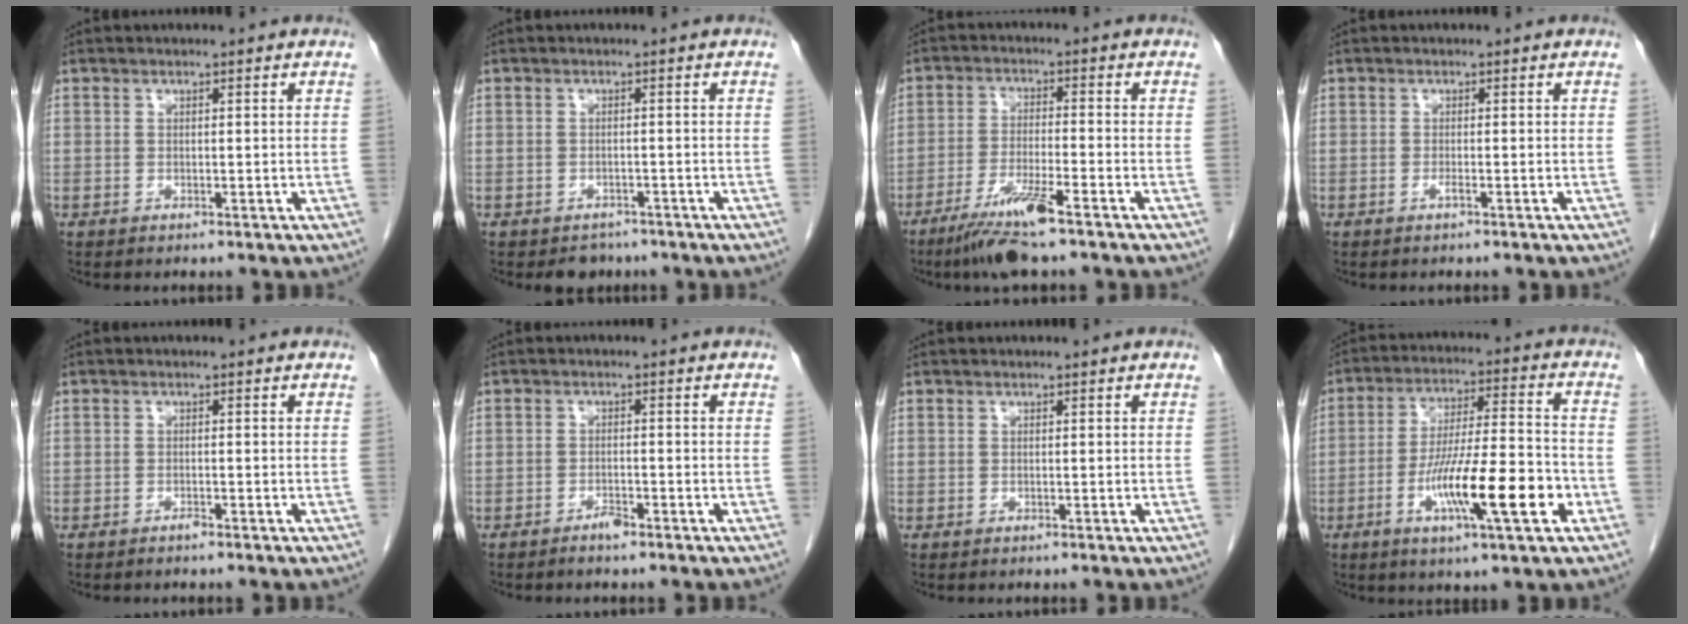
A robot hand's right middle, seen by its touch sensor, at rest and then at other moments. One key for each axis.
{"total": 2.9, "fx": -2.2, "fy": 1.8, "fz": 0.5, "tx": -0.011, "ty": 0.004, "tz": -0.029}
{"total": 8.4, "fx": -5.6, "fy": 0.2, "fz": 6.2, "tx": -0.122, "ty": -0.023, "tz": -0.103}
{"total": 0.6, "fx": -0.3, "fy": 0.0, "fz": 0.5, "tx": -0.010, "ty": 0.001, "tz": -0.004}
{"total": 0.7, "fx": -0.6, "fy": 0.0, "fz": 0.3, "tx": -0.009, "ty": 0.000, "tz": -0.010}
{"total": 1.8, "fx": -1.5, "fy": 0.2, "fz": 1.0, "tx": -0.018, "ty": 0.000, "tz": -0.024}
{"total": 0.0}
{"total": 14.3, "fx": -5.0, "fy": 1.4, "fz": 13.4, "tx": -0.231, "ty": -0.007, "tz": -0.083}